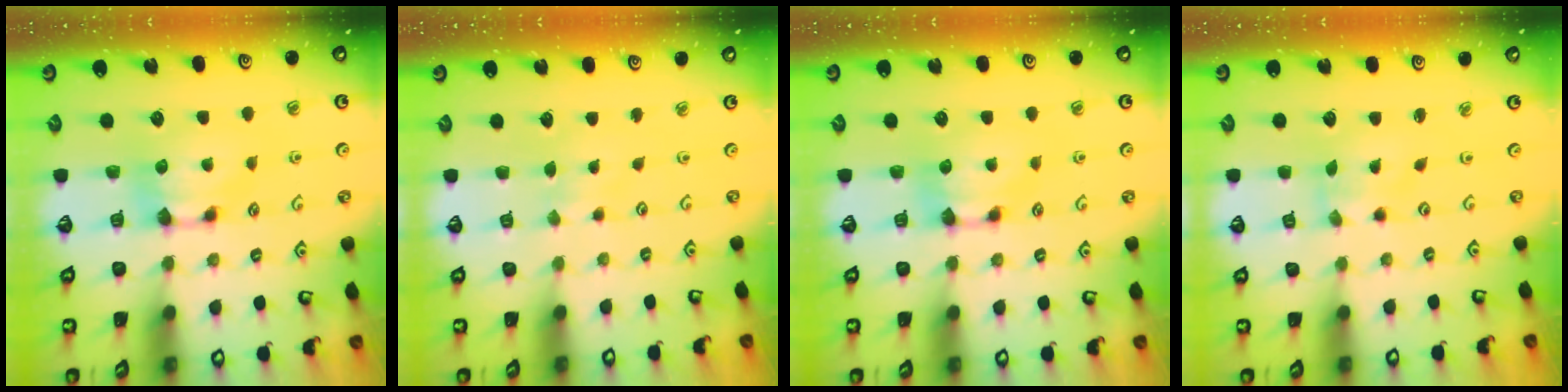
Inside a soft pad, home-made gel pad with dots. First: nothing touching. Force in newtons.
{"total": 3.5, "press": 3.4, "slide": 0.5}
{"total": 0.0}
{"total": 2.7, "press": 2.6, "slide": 1.0}